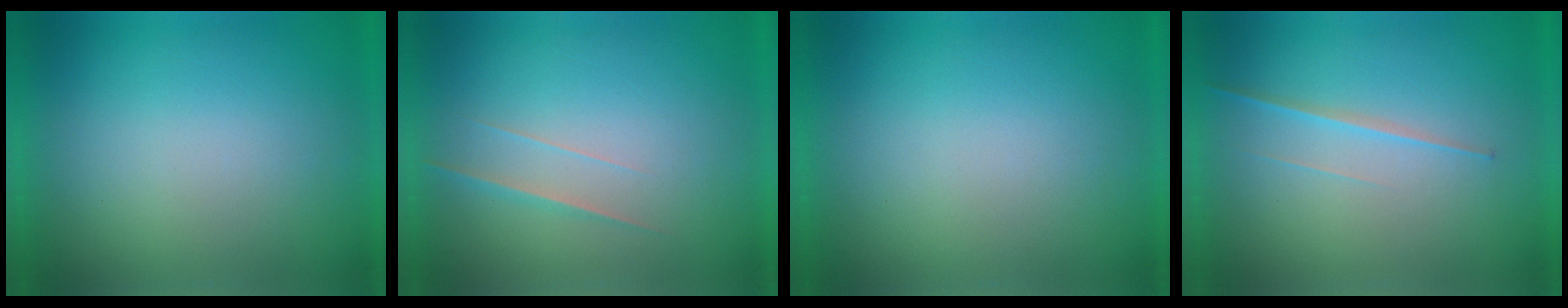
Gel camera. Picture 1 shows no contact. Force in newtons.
{"total": 1.5}
{"total": 0.0}
{"total": 1.8}